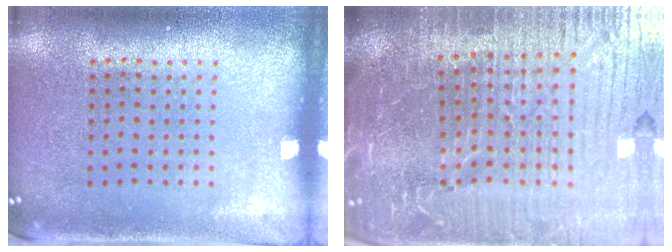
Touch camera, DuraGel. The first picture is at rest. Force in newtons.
{"total": 7.1, "press": 6.2, "slide": 3.6}